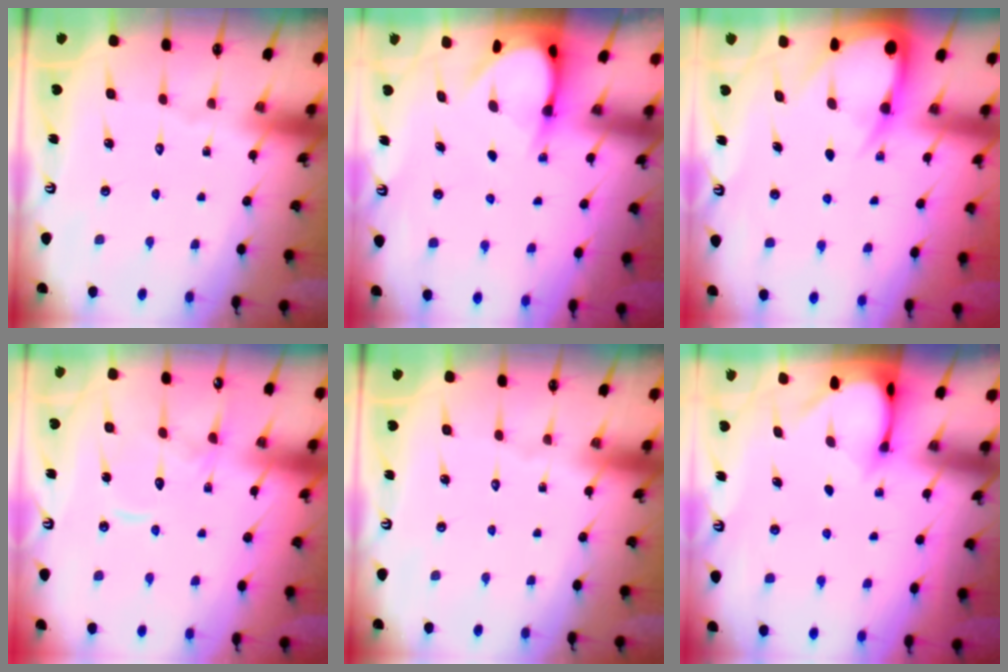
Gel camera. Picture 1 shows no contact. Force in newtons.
{"total": 5.4, "press": 5.4, "slide": 0.5}
{"total": 6.9, "press": 6.8, "slide": 0.6}
{"total": 12.2, "press": 12.1, "slide": 1.1}
{"total": 0.0}
{"total": 3.3, "press": 3.3, "slide": 0.3}